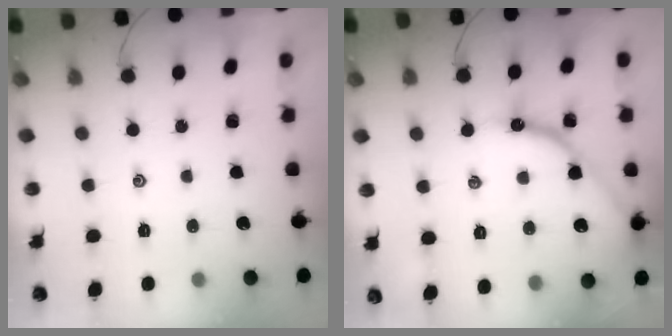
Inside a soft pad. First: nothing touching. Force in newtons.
{"total": 10.3, "press": 10.2, "slide": 0.8}